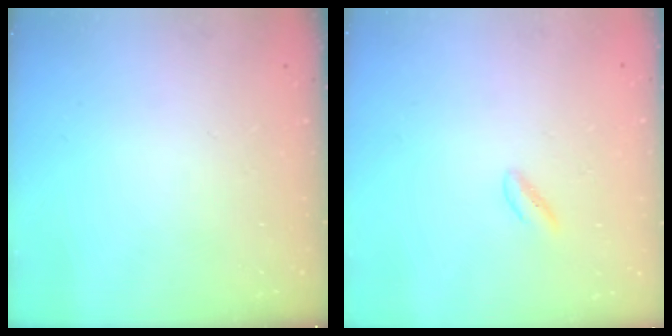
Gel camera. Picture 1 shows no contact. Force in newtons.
{"total": 0.7, "press": 0.6, "slide": 0.5}